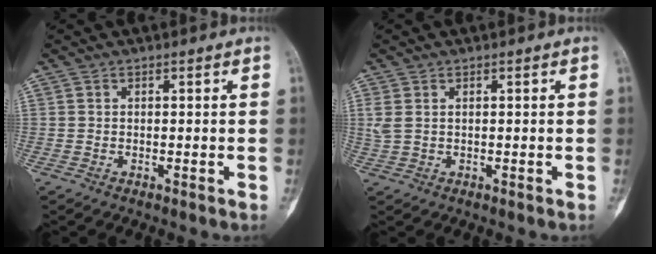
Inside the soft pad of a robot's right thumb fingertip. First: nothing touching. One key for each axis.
{"total": 2.4, "fx": 0.8, "fy": 1.4, "fz": 1.8, "tx": -0.056, "ty": 0.007, "tz": 0.022}